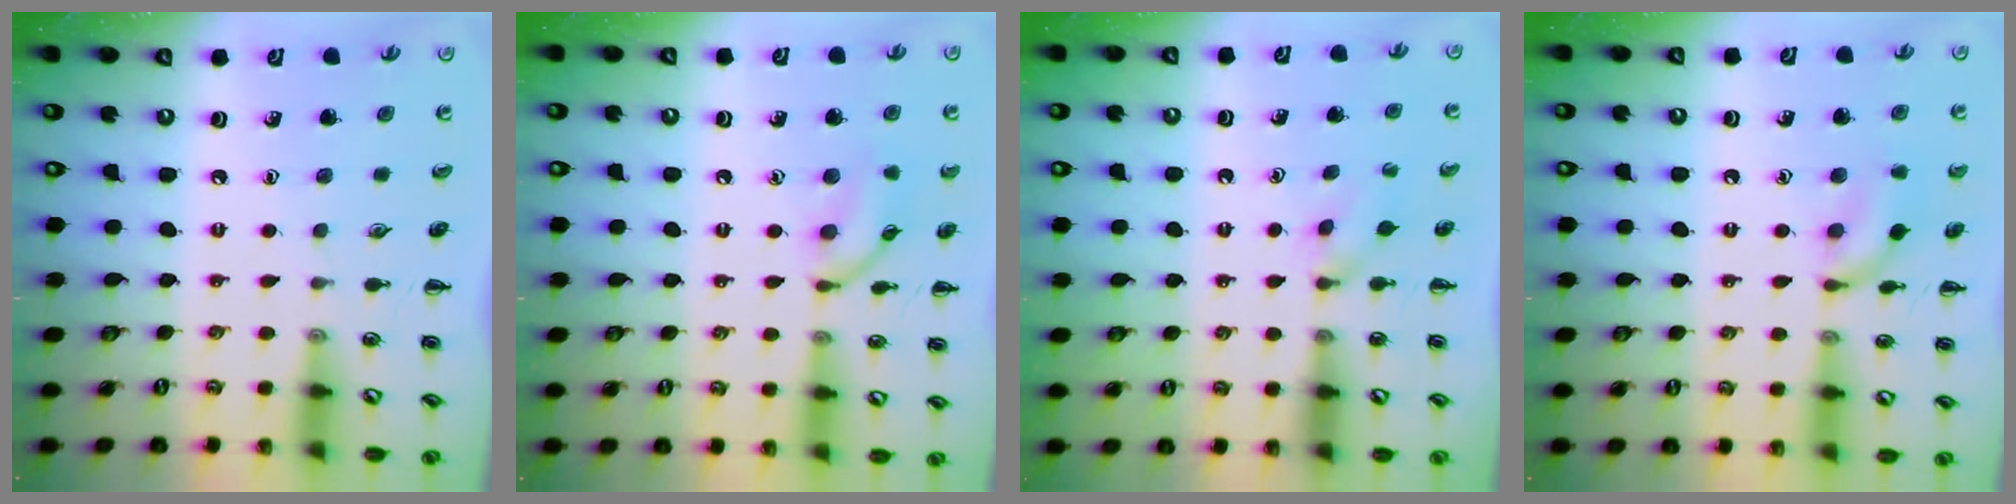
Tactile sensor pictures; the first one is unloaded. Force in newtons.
{"total": 9.9, "press": 9.9, "slide": 0.4}
{"total": 2.8, "press": 2.5, "slide": 1.2}
{"total": 10.0, "press": 10.0, "slide": 0.5}